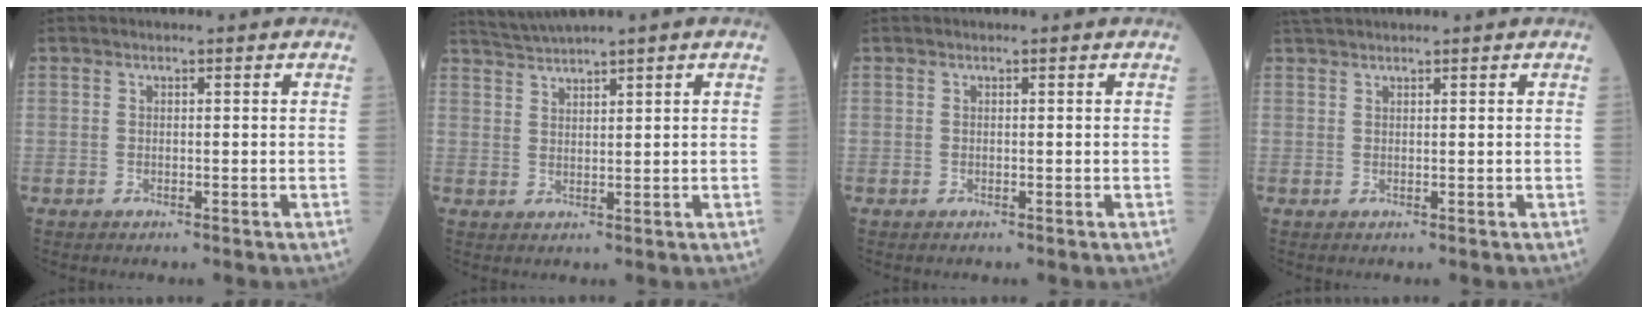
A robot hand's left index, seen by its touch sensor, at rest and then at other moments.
{"total": 3.3, "force": [2.9, -0.8, 1.2], "torque": [-0.036, 0.014, 0.065]}
{"total": 0.0}
{"total": 2.5, "force": [2.3, -0.3, 0.9], "torque": [-0.012, 0.028, 0.047]}